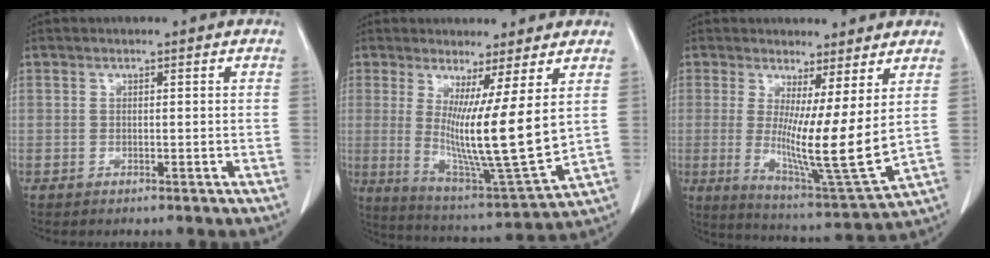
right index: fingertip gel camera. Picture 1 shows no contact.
{"total": 13.3, "force": [2.8, -0.5, 13.0], "torque": [-0.234, -0.048, 0.050]}
{"total": 11.8, "force": [1.7, -0.1, 11.6], "torque": [-0.203, -0.043, 0.034]}